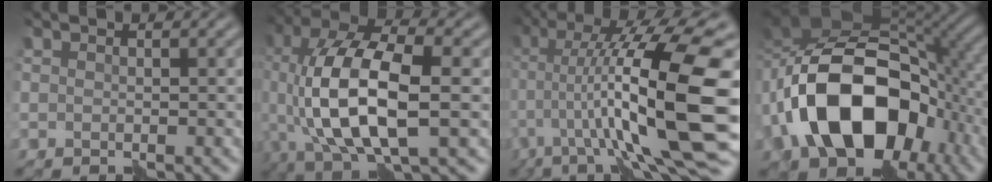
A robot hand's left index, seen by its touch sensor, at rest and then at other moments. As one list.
[{"total": 11.9, "force": [-1.5, 4.9, 10.7], "torque": [-0.213, 0.006, -0.032]}, {"total": 15.7, "force": [-0.9, 3.2, 15.3], "torque": [-0.253, 0.029, -0.014]}, {"total": 16.9, "force": [-4.7, 11.0, 11.9], "torque": [-0.215, 0.007, -0.093]}]